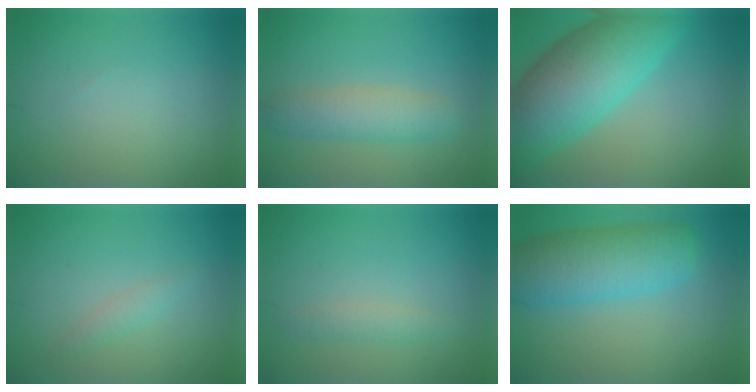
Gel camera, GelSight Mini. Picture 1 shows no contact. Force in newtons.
{"total": 3.5, "press": 3.5, "slide": 0.1}
{"total": 11.5, "press": 11.5, "slide": 0.3}
{"total": 1.1, "press": 1.1, "slide": 0.0}
{"total": 1.2, "press": 1.2, "slide": 0.1}
{"total": 8.2, "press": 8.2, "slide": 0.2}